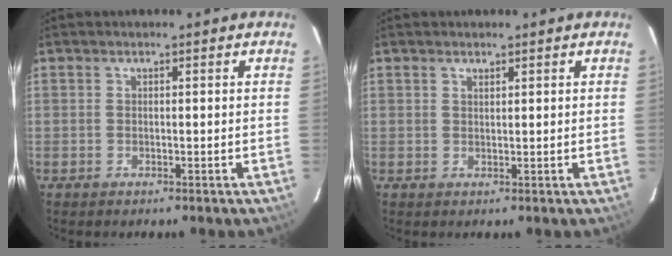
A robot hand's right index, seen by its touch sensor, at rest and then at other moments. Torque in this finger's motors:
{"motor_torque": [-0.15, 0.04, -0.04, 0.00]}